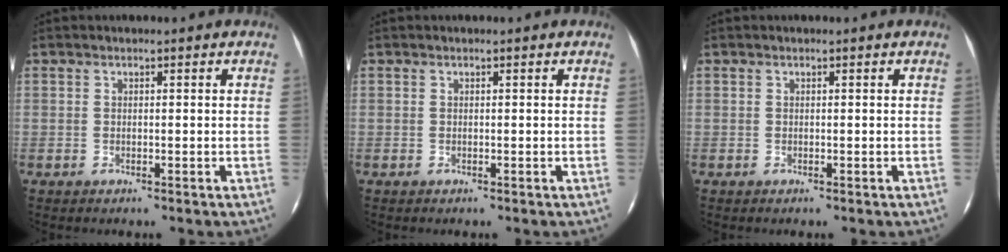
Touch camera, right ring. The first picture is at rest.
{"total": 0.0}
{"total": 0.0}